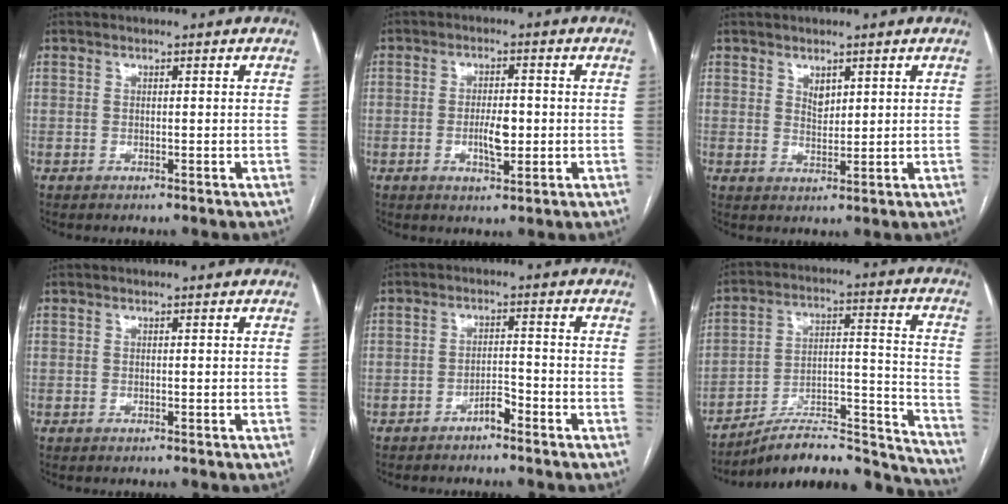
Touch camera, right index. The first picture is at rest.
{"total": 4.8, "force": [-1.0, 1.8, 4.4], "torque": [-0.079, 0.002, -0.013]}
{"total": 2.3, "force": [1.2, 1.4, 1.3], "torque": [-0.025, -0.001, 0.029]}
{"total": 0.0}
{"total": 3.0, "force": [-2.4, 0.9, 1.5], "torque": [-0.024, 0.005, -0.042]}
{"total": 23.0, "force": [-21.5, 3.3, 7.6], "torque": [-0.066, 0.048, -0.321]}